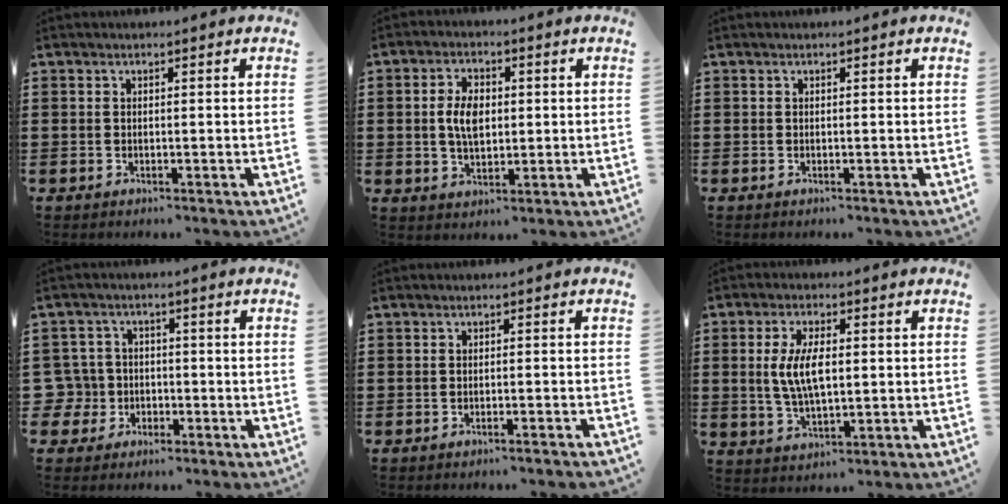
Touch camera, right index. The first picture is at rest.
{"total": 5.3, "force": [0.3, 3.2, 4.3], "torque": [-0.088, 0.006, 0.000]}
{"total": 0.0}
{"total": 5.0, "force": [-1.5, 4.7, 0.9], "torque": [-0.055, 0.004, -0.036]}
{"total": 1.1, "force": [-1.0, -0.2, 0.5], "torque": [-0.008, 0.000, -0.019]}
{"total": 6.8, "force": [0.4, 2.9, 6.1], "torque": [-0.132, 0.005, 0.001]}